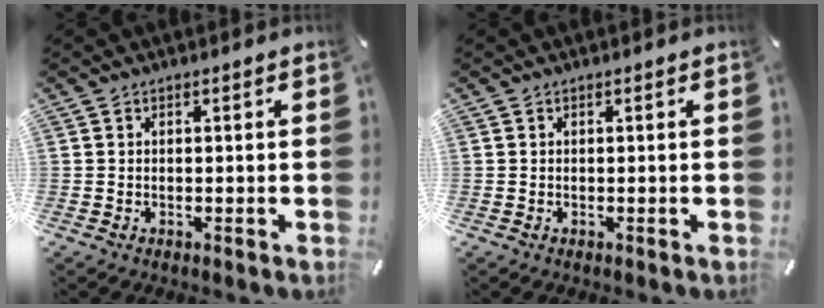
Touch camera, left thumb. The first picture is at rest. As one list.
[{"total": 0.0}]